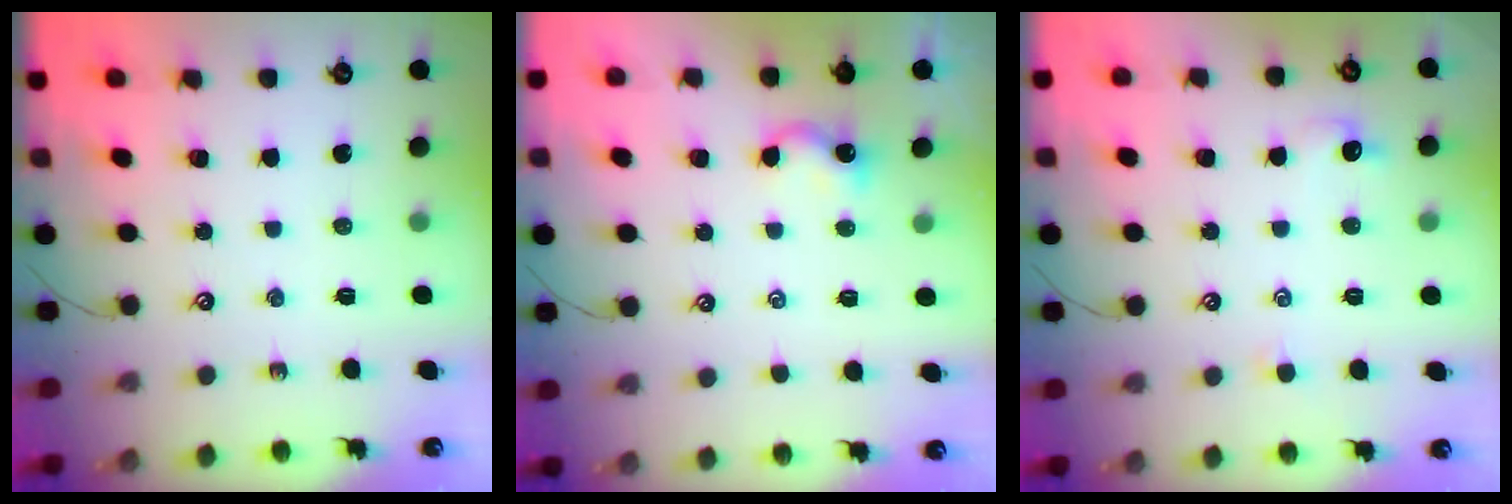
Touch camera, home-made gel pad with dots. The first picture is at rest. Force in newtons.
{"total": 3.0, "press": 3.0, "slide": 0.3}
{"total": 1.0, "press": 0.7, "slide": 0.7}